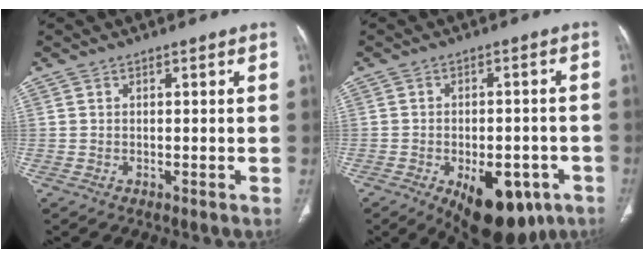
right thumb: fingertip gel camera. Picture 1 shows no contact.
{"total": 14.9, "force": [-7.0, 7.8, 10.6], "torque": [-0.118, 0.014, -0.084]}